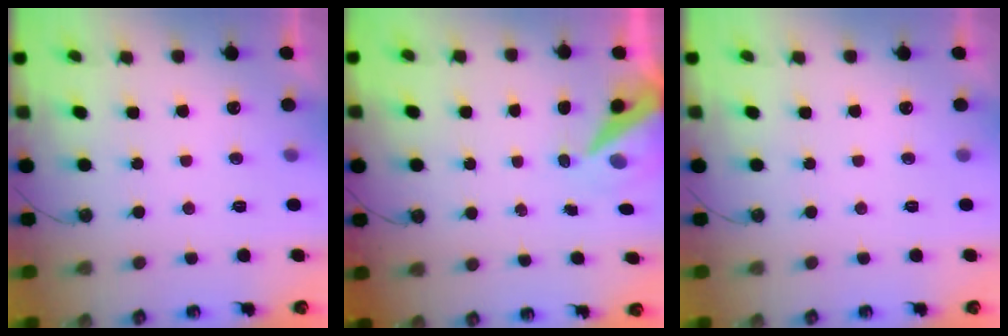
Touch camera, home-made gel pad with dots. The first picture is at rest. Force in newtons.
{"total": 8.3, "press": 8.2, "slide": 1.0}
{"total": 0.0}